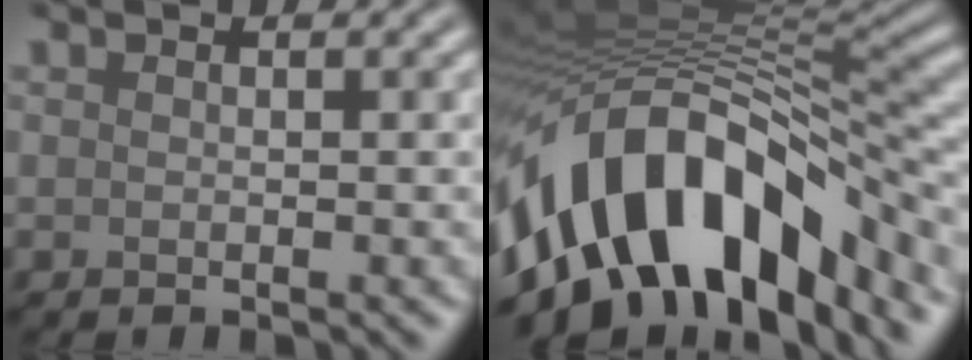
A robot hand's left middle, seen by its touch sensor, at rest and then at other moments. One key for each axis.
{"total": 15.5, "fx": -7.5, "fy": 8.0, "fz": 10.9, "tx": -0.178, "ty": 0.013, "tz": -0.132}